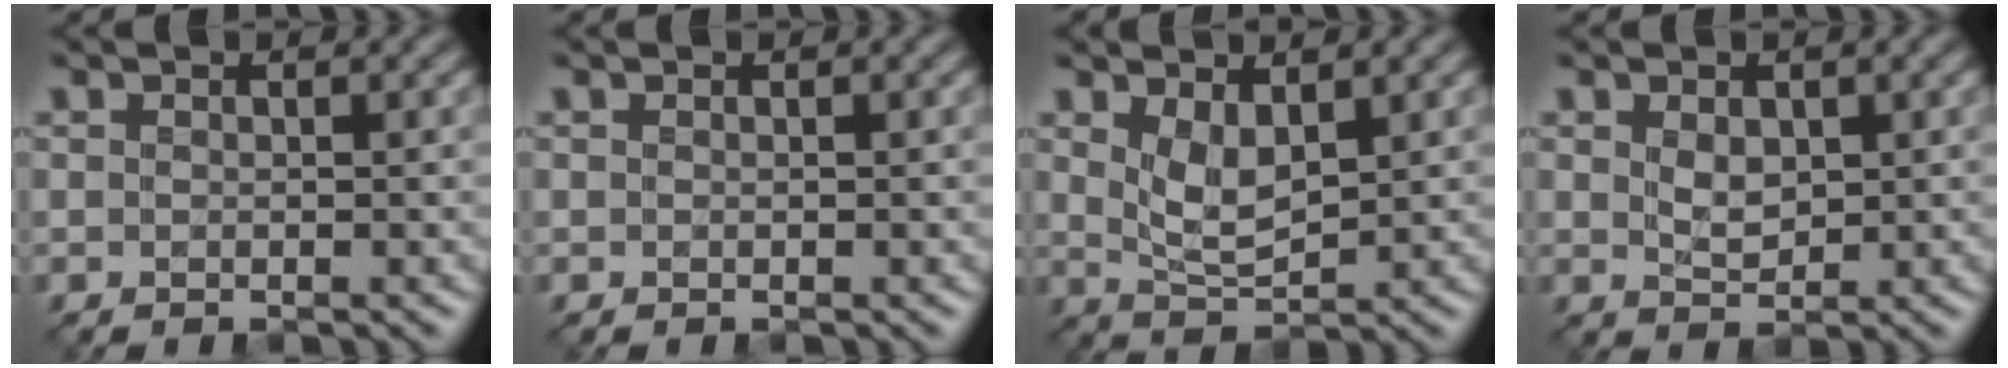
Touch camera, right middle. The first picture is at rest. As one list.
[{"total": 0.0}, {"total": 2.9, "force": [1.4, 1.2, 2.2], "torque": [-0.050, -0.004, 0.033]}, {"total": 1.7, "force": [0.6, 1.2, 1.1], "torque": [-0.020, 0.001, 0.015]}]